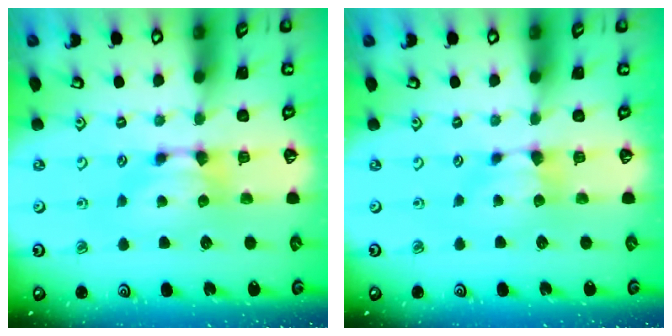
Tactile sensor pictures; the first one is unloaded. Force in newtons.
{"total": 0.0}